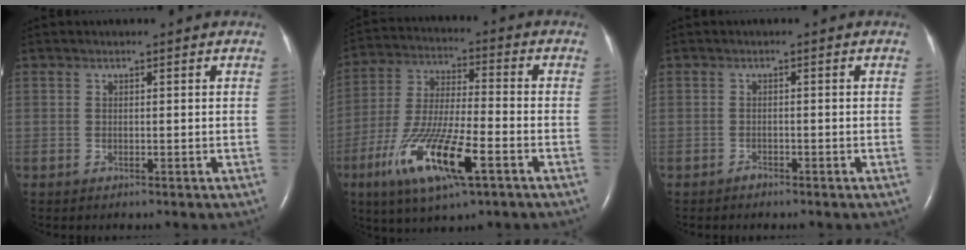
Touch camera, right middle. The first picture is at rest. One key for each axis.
{"total": 15.5, "fx": -7.0, "fy": 2.9, "fz": 13.5, "tx": -0.277, "ty": -0.019, "tz": -0.121}
{"total": 0.8, "fx": -0.7, "fy": 0.3, "fz": 0.1, "tx": -0.003, "ty": 0.000, "tz": -0.013}